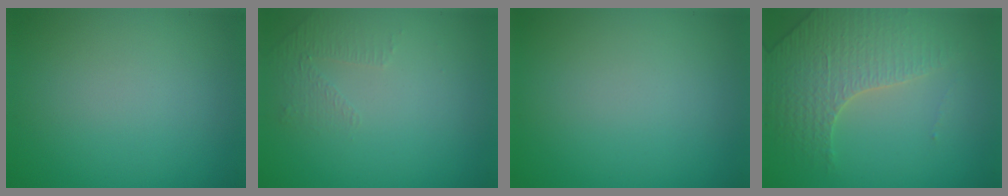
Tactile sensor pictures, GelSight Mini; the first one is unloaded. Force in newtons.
{"total": 1.1, "press": 0.6, "slide": 1.0}
{"total": 0.0}
{"total": 3.6, "press": 3.5, "slide": 1.0}